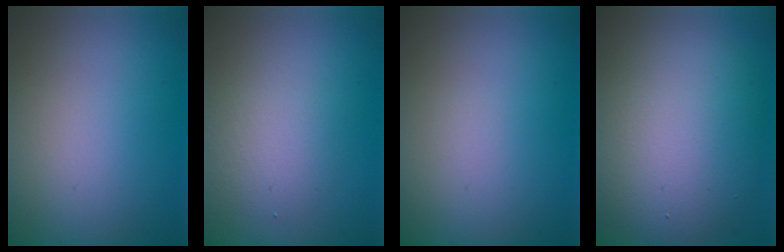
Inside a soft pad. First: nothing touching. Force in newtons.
{"total": 2.7, "press": 2.7, "slide": 0.1}
{"total": 0.0}
{"total": 9.9, "press": 9.9, "slide": 0.4}